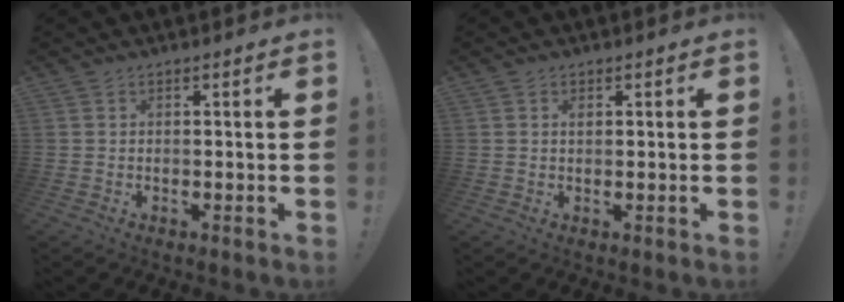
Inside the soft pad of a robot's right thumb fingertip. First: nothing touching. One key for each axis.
{"total": 0.7, "fx": 0.2, "fy": 0.5, "fz": 0.4, "tx": 0.005, "ty": -0.003, "tz": 0.002}